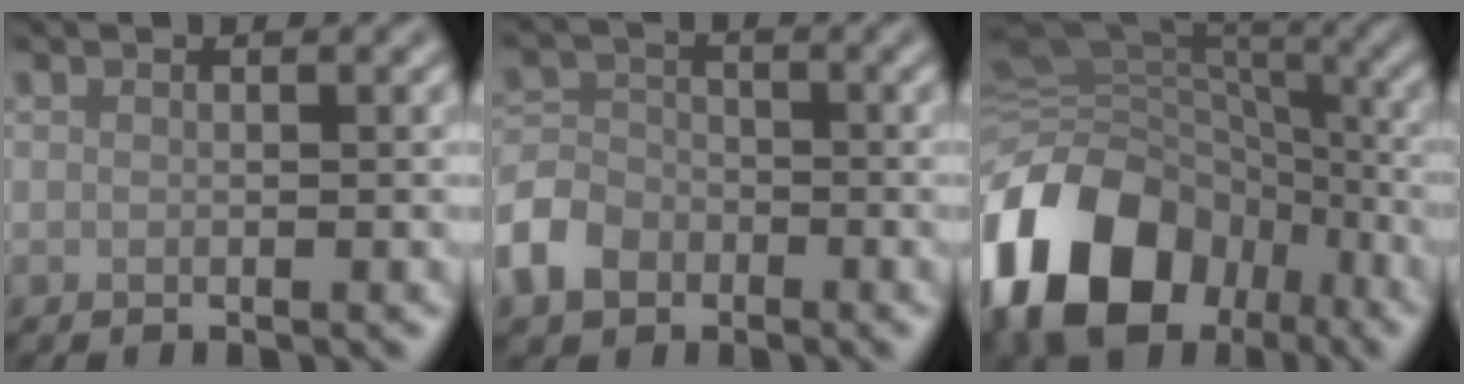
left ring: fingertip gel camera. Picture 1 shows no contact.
{"total": 4.5, "force": [-2.5, 3.4, 1.7], "torque": [-0.039, 0.004, -0.061]}
{"total": 16.4, "force": [-8.0, 11.7, 8.2], "torque": [-0.188, -0.006, -0.145]}